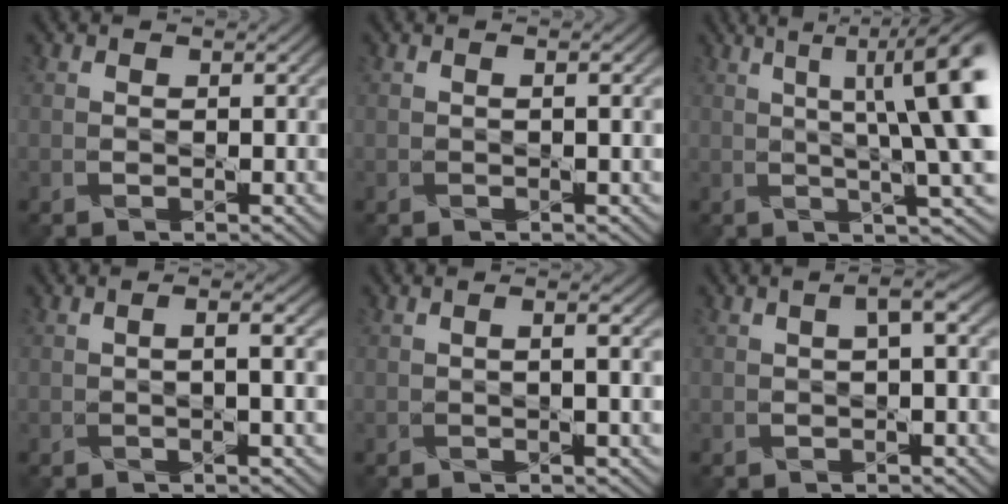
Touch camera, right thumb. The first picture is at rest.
{"total": 0.6, "force": [0.1, -0.3, 0.5], "torque": [-0.012, 0.003, 0.001]}
{"total": 12.1, "force": [2.2, 2.2, 11.7], "torque": [-0.150, 0.019, 0.035]}
{"total": 1.9, "force": [0.1, 0.0, 1.9], "torque": [-0.035, 0.007, -0.001]}
{"total": 1.5, "force": [0.2, -0.1, 1.5], "torque": [-0.028, 0.008, 0.001]}
{"total": 1.4, "force": [0.3, 0.0, 1.4], "torque": [-0.024, 0.007, 0.004]}